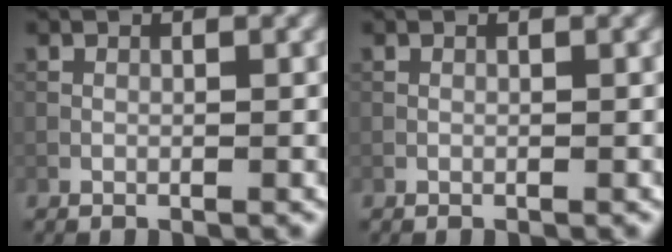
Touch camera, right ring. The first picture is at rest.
{"total": 0.0}